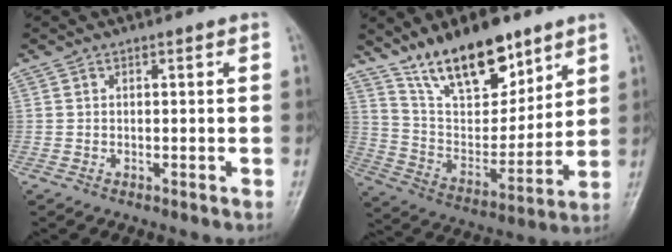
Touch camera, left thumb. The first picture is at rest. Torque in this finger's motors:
{"motor_torque": [1.58, 1.39, 1.39, -1.38, 0.33]}